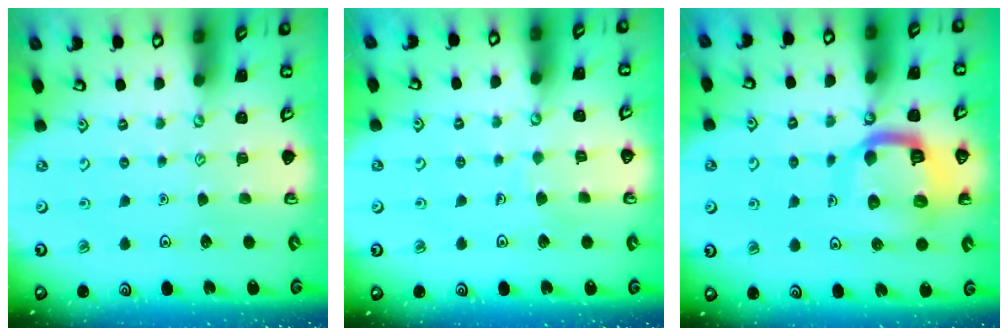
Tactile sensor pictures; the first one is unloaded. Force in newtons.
{"total": 3.8, "press": 3.8, "slide": 0.3}
{"total": 13.5, "press": 13.4, "slide": 1.6}